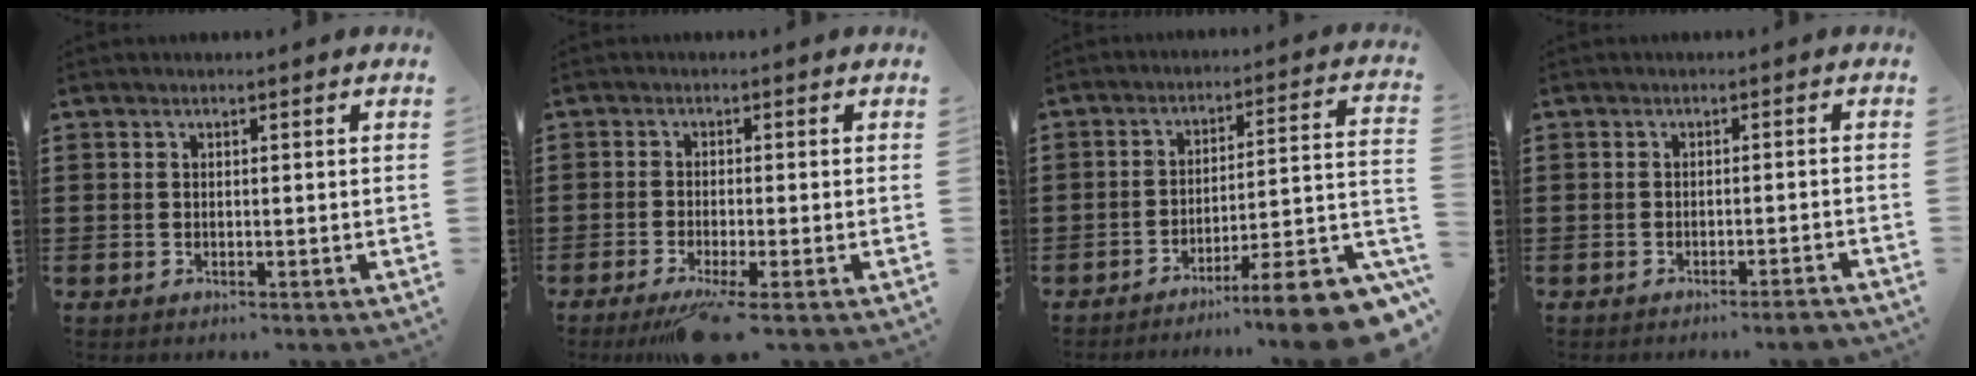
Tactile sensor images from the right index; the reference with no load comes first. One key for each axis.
{"total": 3.8, "fx": -2.4, "fy": -0.1, "fz": 3.0, "tx": -0.056, "ty": -0.013, "tz": -0.040}
{"total": 9.4, "fx": -7.2, "fy": 0.4, "fz": 6.1, "tx": -0.078, "ty": 0.001, "tz": -0.137}
{"total": 1.9, "fx": -1.6, "fy": -0.2, "fz": 1.0, "tx": -0.018, "ty": -0.001, "tz": -0.031}